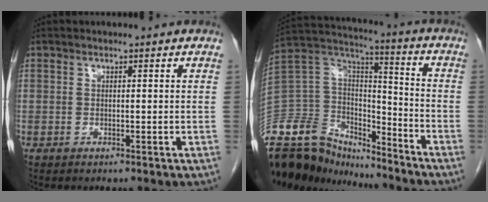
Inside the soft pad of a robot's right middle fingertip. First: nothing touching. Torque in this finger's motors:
{"motor_torque": [1.13, -1.01, 1.05, 0.21]}